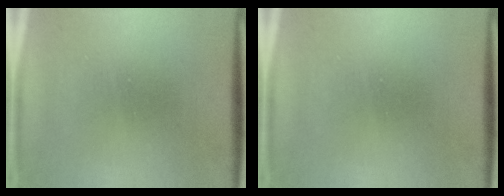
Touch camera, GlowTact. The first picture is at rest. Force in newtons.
{"total": 0.0}